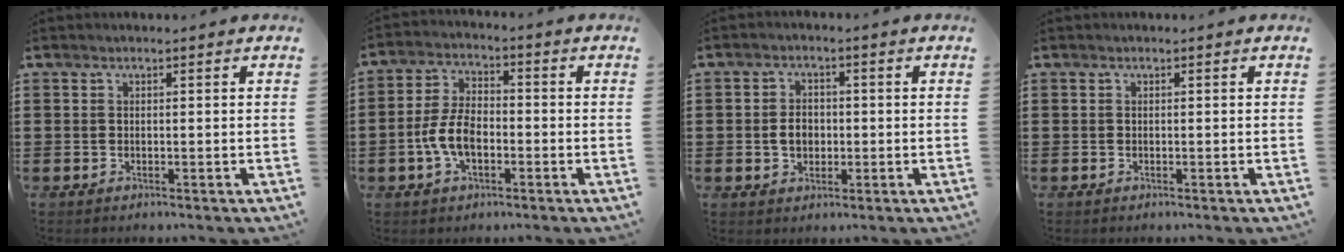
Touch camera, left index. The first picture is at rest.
{"total": 6.9, "force": [-2.1, 3.7, 5.5], "torque": [-0.135, -0.001, -0.047]}
{"total": 3.6, "force": [-0.5, 2.7, 2.3], "torque": [-0.041, 0.003, -0.015]}
{"total": 0.0}